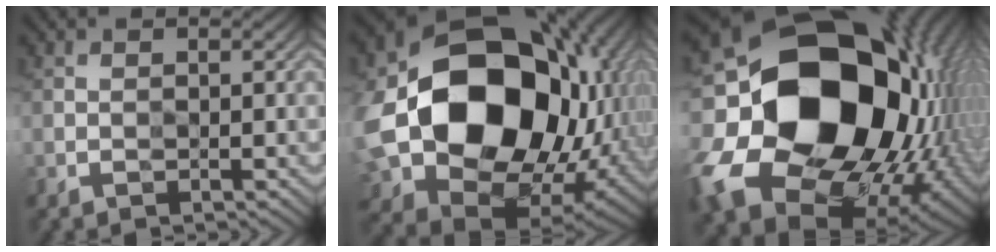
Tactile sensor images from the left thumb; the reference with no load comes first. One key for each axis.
{"total": 22.0, "fx": 1.6, "fy": 17.6, "fz": 13.1, "tx": -0.337, "ty": -0.061, "tz": 0.076}
{"total": 23.0, "fx": 0.3, "fy": 18.4, "fz": 13.8, "tx": -0.330, "ty": -0.053, "tz": 0.021}